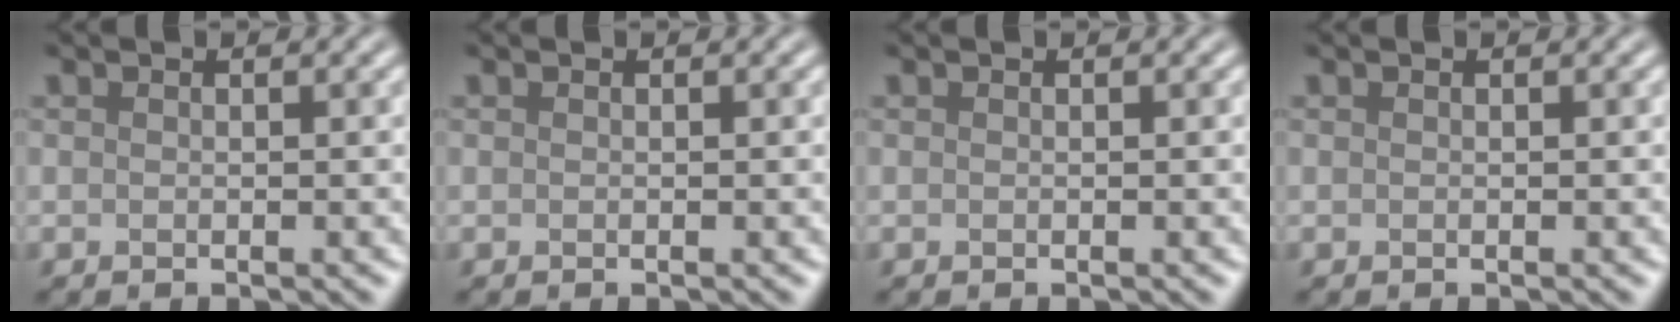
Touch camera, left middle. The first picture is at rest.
{"total": 0.0}
{"total": 0.0}
{"total": 0.0}